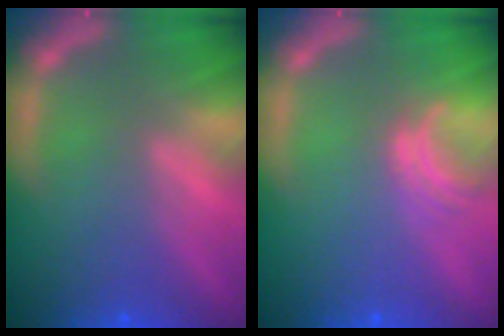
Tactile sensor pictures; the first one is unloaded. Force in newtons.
{"total": 2.0}